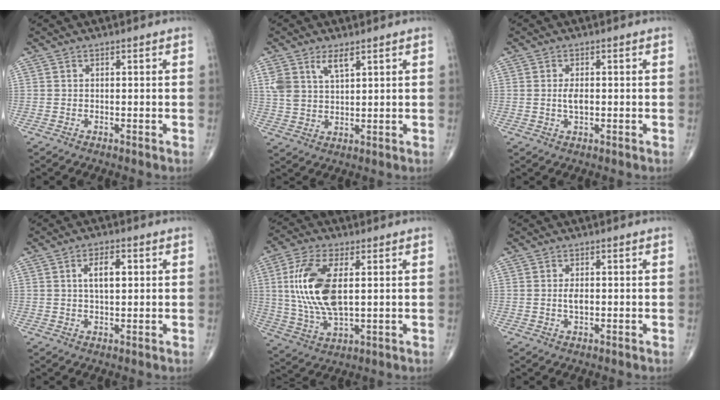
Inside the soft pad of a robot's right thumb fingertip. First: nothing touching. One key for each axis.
{"total": 5.9, "fx": 3.3, "fy": 2.6, "fz": 4.1, "tx": -0.080, "ty": -0.012, "tz": 0.070}
{"total": 2.6, "fx": 0.0, "fy": 1.2, "fz": 2.3, "tx": -0.040, "ty": -0.001, "tz": -0.001}
{"total": 5.0, "fx": 1.2, "fy": 2.3, "fz": 4.2, "tx": -0.065, "ty": -0.001, "tz": 0.018}
{"total": 15.1, "fx": 2.3, "fy": 6.9, "fz": 13.3, "tx": -0.277, "ty": -0.007, "tz": 0.049}
{"total": 2.2, "fx": 0.0, "fy": 1.1, "fz": 1.9, "tx": -0.032, "ty": -0.001, "tz": 0.000}